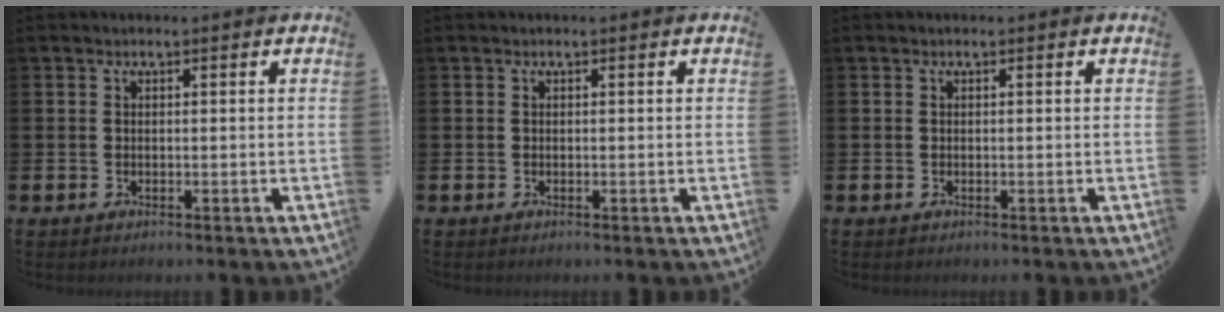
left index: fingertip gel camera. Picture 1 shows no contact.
{"total": 0.0}
{"total": 0.0}